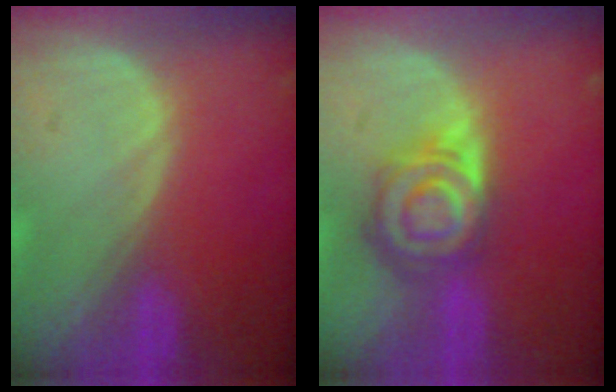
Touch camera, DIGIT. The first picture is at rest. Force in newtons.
{"total": 8.1, "press": 7.2, "slide": 3.8}